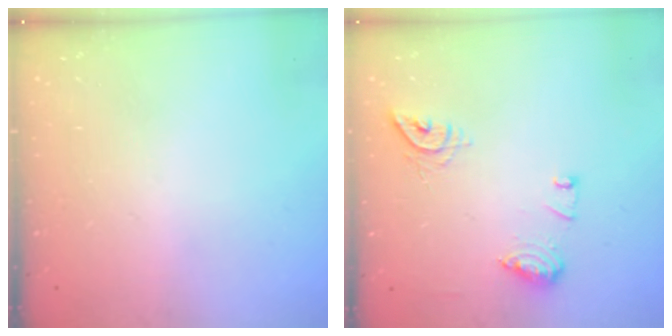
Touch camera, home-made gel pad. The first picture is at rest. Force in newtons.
{"total": 9.8, "press": 9.8, "slide": 0.6}